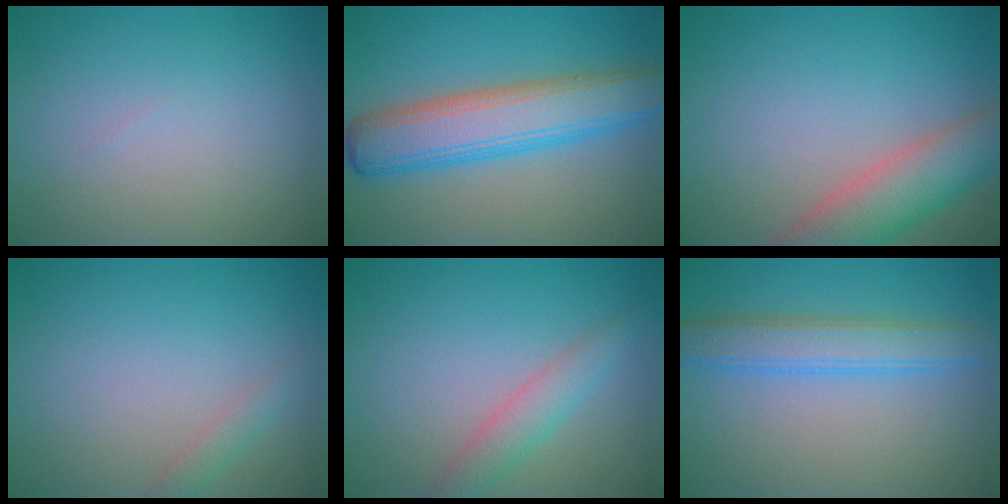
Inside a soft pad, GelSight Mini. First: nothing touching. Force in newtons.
{"total": 7.7, "press": 7.7, "slide": 0.4}
{"total": 6.1, "press": 6.1, "slide": 0.5}
{"total": 1.2, "press": 1.2, "slide": 0.1}
{"total": 2.7, "press": 2.7, "slide": 0.1}
{"total": 4.0, "press": 4.0, "slide": 0.1}